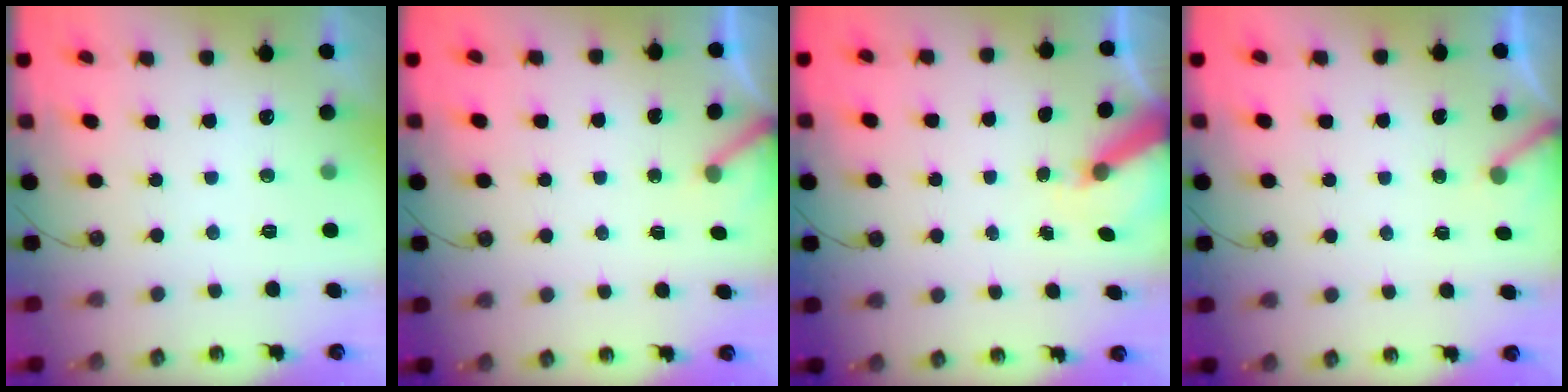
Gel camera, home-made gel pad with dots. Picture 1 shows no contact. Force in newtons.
{"total": 3.1, "press": 3.1, "slide": 0.2}
{"total": 6.4, "press": 6.4, "slide": 0.3}
{"total": 3.0, "press": 3.0, "slide": 0.3}